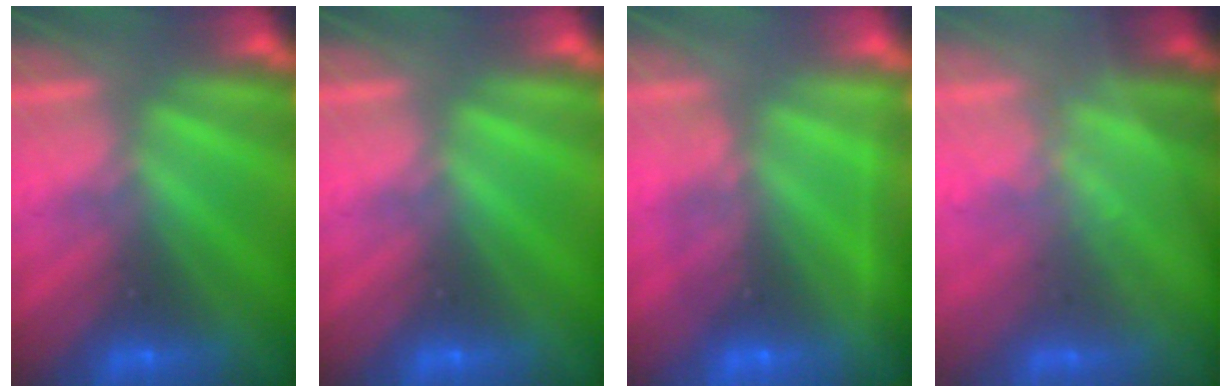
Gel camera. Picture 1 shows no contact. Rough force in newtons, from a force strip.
{"total": 0.0}
{"total": 2.2}
{"total": 1.4}